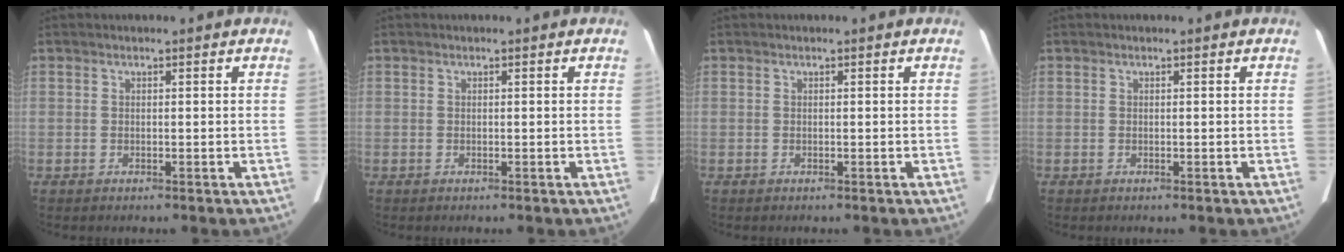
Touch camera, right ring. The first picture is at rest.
{"total": 0.0}
{"total": 0.0}
{"total": 0.0}